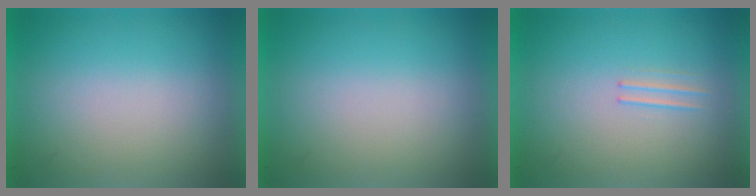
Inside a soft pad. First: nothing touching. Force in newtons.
{"total": 0.0}
{"total": 1.1}